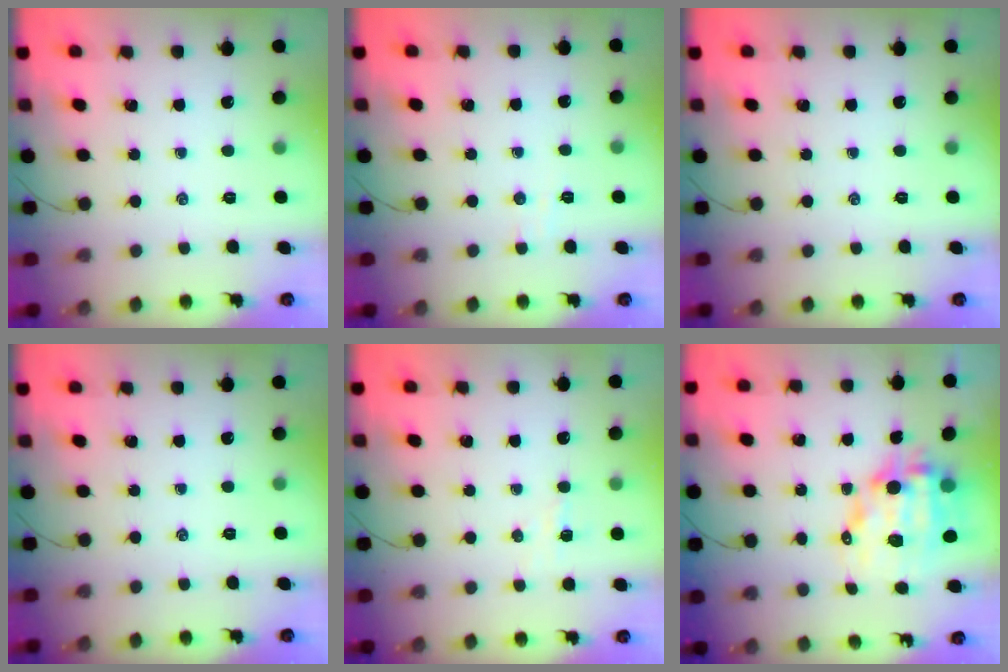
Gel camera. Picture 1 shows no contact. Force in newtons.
{"total": 2.4, "press": 2.3, "slide": 0.6}
{"total": 0.0}
{"total": 0.0}
{"total": 3.6, "press": 3.5, "slide": 0.9}
{"total": 12.4, "press": 12.1, "slide": 2.9}